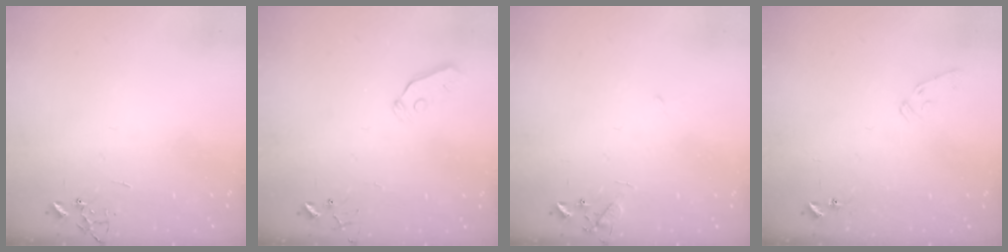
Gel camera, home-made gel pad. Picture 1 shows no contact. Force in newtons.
{"total": 3.4, "press": 3.4, "slide": 0.4}
{"total": 8.6, "press": 8.5, "slide": 1.1}
{"total": 6.7, "press": 6.7, "slide": 0.7}